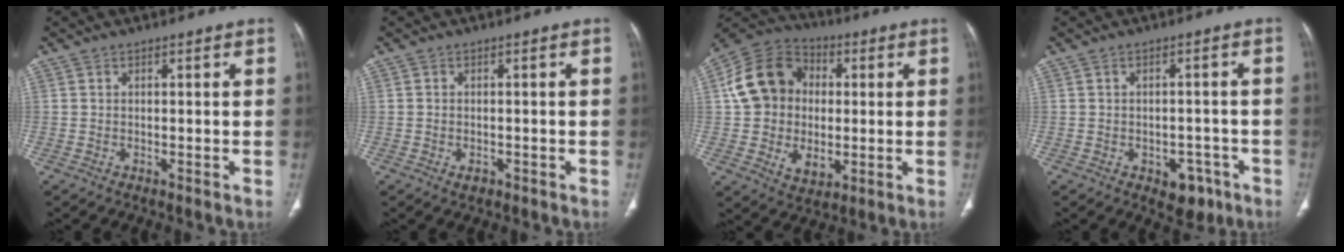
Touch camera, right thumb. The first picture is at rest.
{"total": 1.5, "force": [-0.8, 1.0, 0.7], "torque": [-0.007, 0.005, -0.010]}
{"total": 17.3, "force": [1.5, 14.0, 10.0], "torque": [-0.141, 0.013, 0.023]}
{"total": 5.4, "force": [-2.8, 3.7, 2.9], "torque": [-0.009, 0.018, -0.031]}